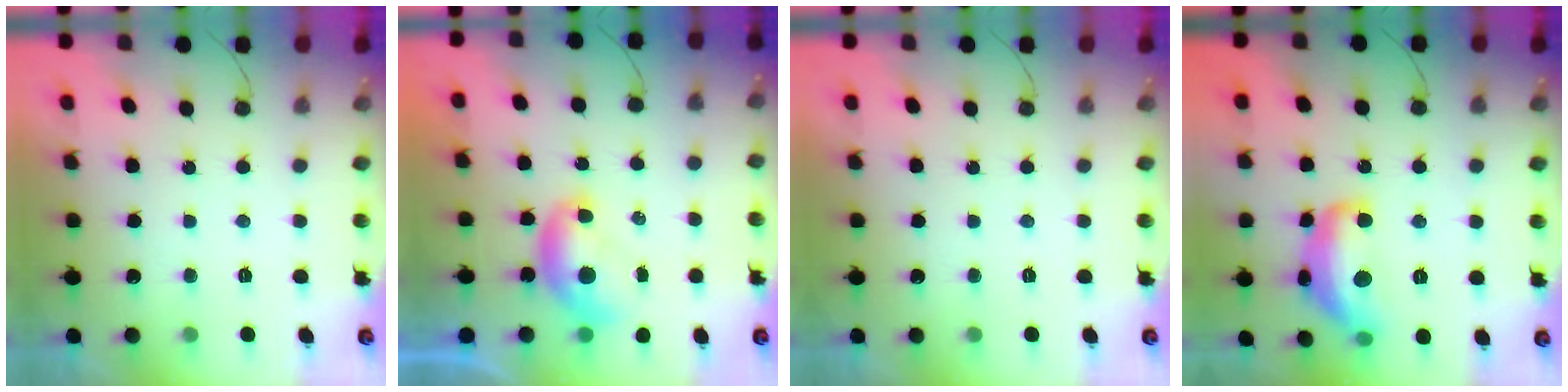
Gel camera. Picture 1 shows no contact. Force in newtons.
{"total": 7.0, "press": 7.0, "slide": 0.3}
{"total": 0.0}
{"total": 15.8, "press": 15.7, "slide": 0.9}